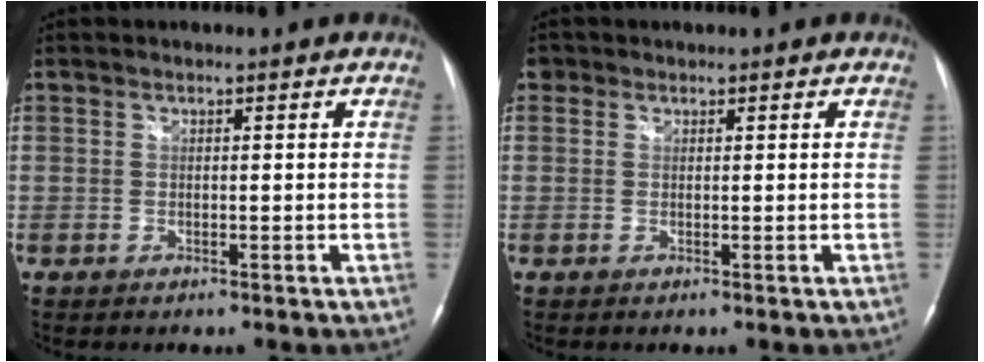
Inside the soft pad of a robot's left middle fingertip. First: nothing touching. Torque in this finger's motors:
{"motor_torque": [0.13, -0.03, -0.10, 0.01]}